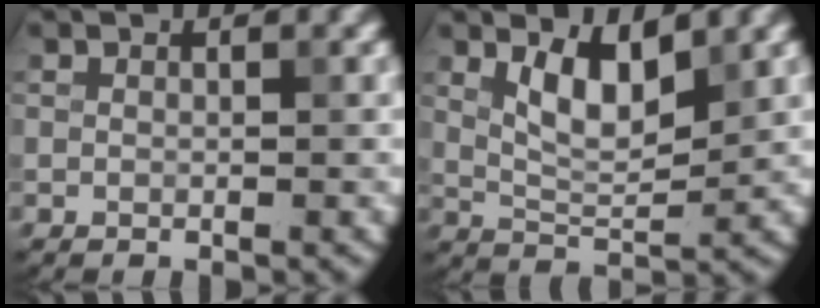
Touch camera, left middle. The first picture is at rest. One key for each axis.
{"total": 4.1, "fx": 1.9, "fy": 1.5, "fz": 3.3, "tx": -0.066, "ty": -0.004, "tz": 0.039}